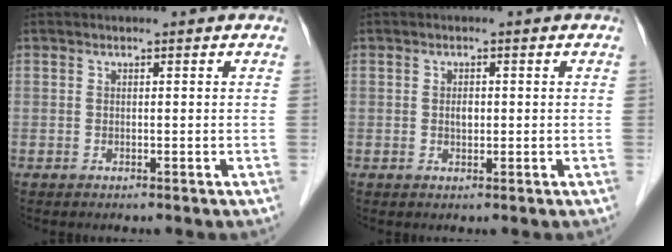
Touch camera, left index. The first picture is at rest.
{"total": 1.4, "force": [0.1, 0.8, 1.1], "torque": [-0.020, 0.001, 0.002]}